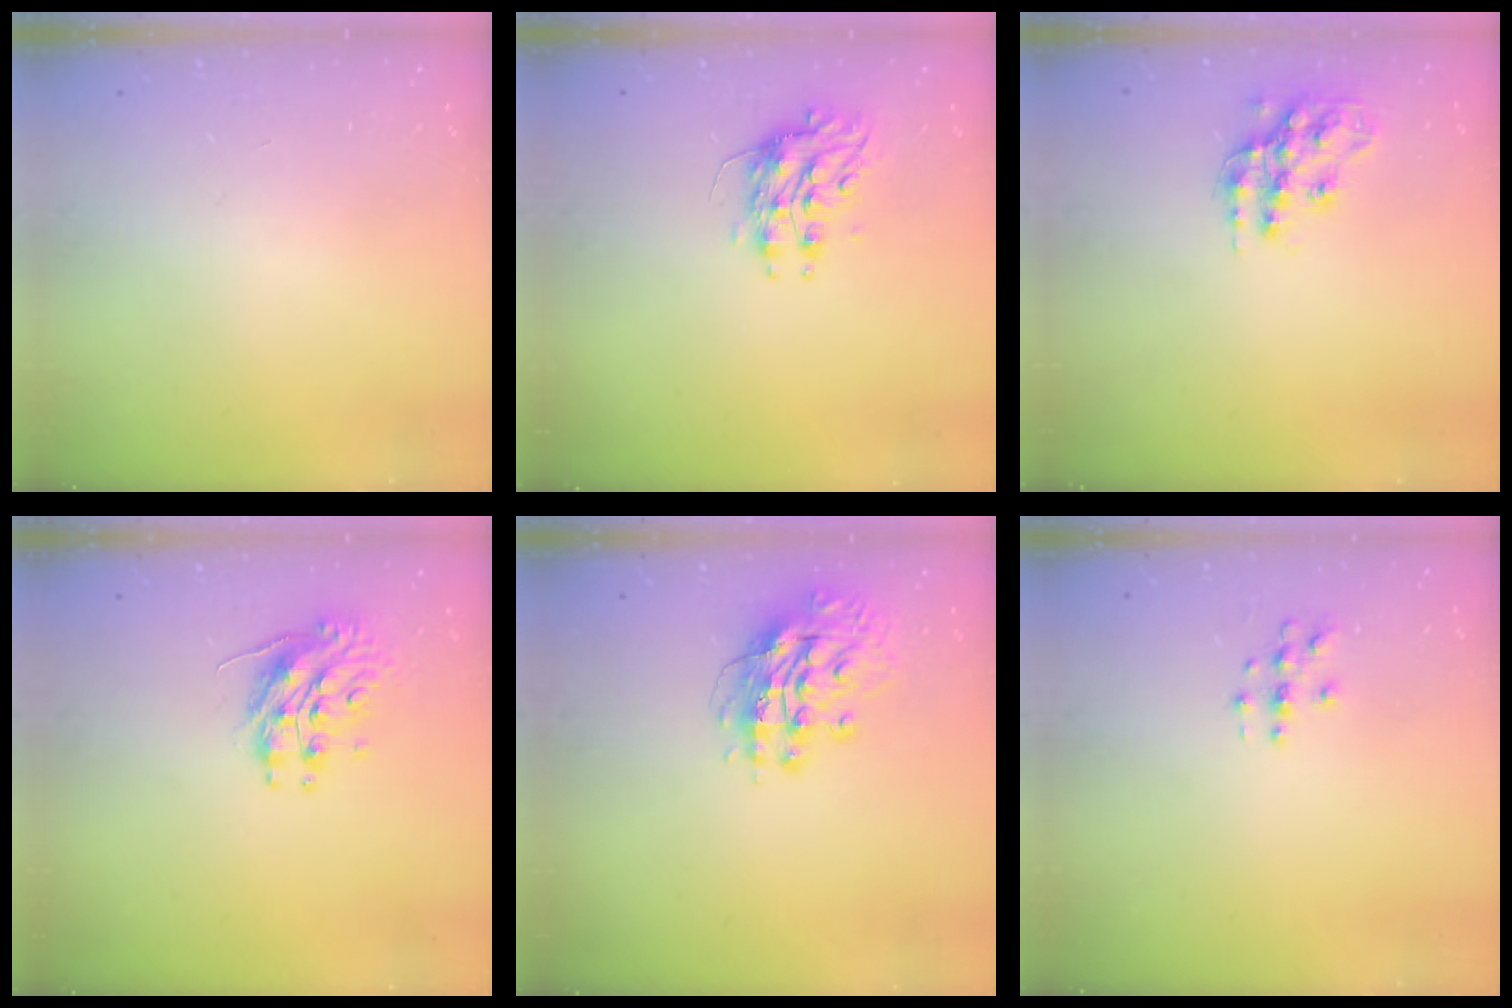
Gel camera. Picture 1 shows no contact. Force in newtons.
{"total": 8.3, "press": 8.2, "slide": 0.6}
{"total": 15.0, "press": 15.0, "slide": 1.2}
{"total": 10.2, "press": 10.2, "slide": 0.8}
{"total": 13.5, "press": 13.4, "slide": 1.5}
{"total": 3.2, "press": 3.2, "slide": 0.2}